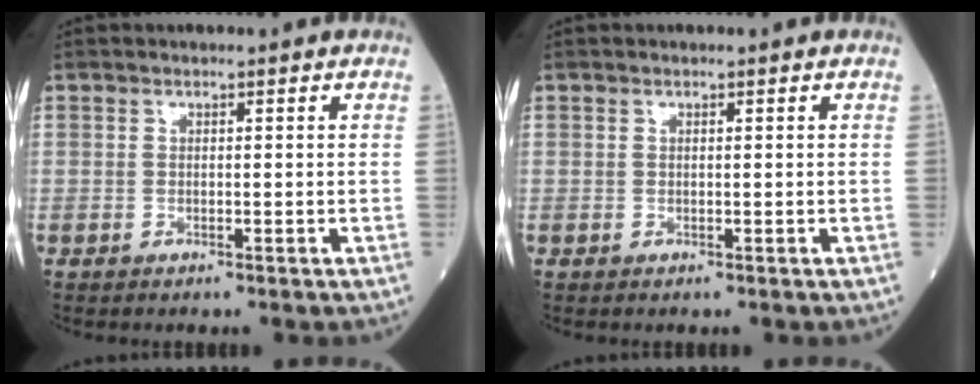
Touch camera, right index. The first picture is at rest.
{"total": 0.0}